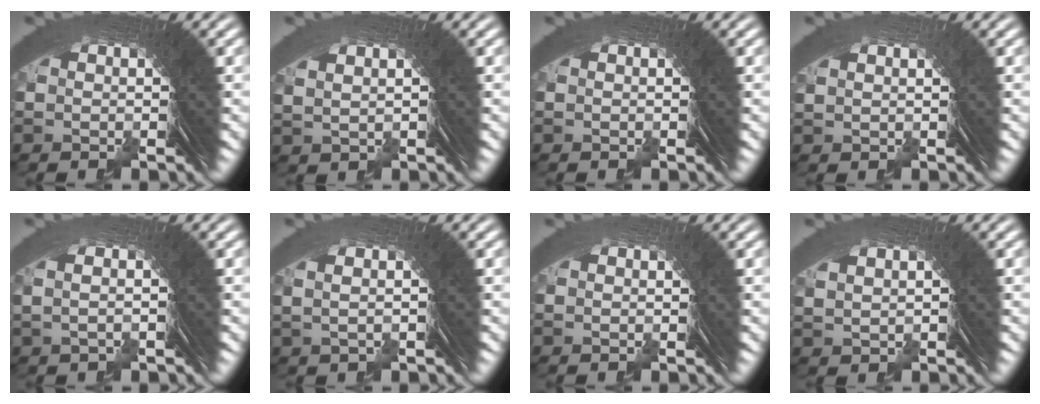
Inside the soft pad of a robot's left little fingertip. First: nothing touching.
{"total": 1.5, "force": [1.1, 0.8, 0.6], "torque": [-0.005, 0.003, 0.025]}
{"total": 0.0}
{"total": 0.9, "force": [0.5, -0.5, -0.5], "torque": [0.018, 0.006, 0.014]}
{"total": 1.4, "force": [0.8, 0.5, 1.0], "torque": [-0.017, 0.005, 0.013]}
{"total": 3.4, "force": [0.2, -3.2, -1.0], "torque": [0.036, 0.006, 0.010]}
{"total": 0.7, "force": [0.0, -0.4, -0.5], "torque": [0.012, 0.004, 0.001]}
{"total": 1.1, "force": [1.0, 0.3, -0.1], "torque": [0.010, 0.004, 0.027]}